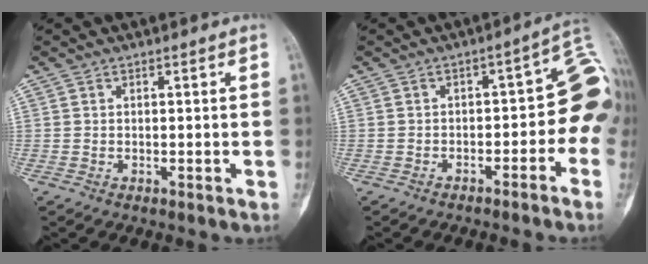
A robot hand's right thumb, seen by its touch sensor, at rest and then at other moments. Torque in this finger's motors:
{"motor_torque": [0.33, 0.15, 0.56, -0.27, 0.12]}